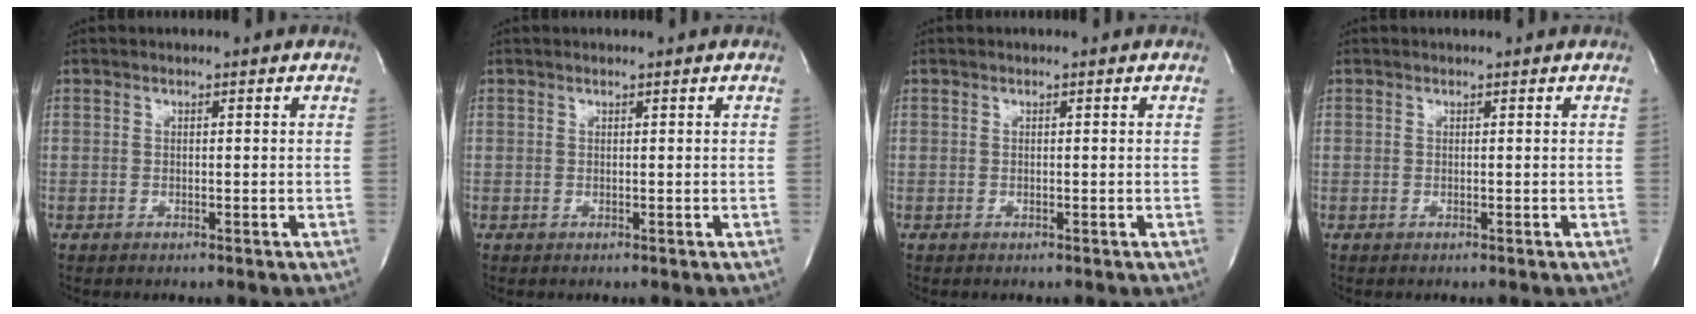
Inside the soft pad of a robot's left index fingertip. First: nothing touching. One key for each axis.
{"total": 0.0}
{"total": 0.0}
{"total": 0.0}